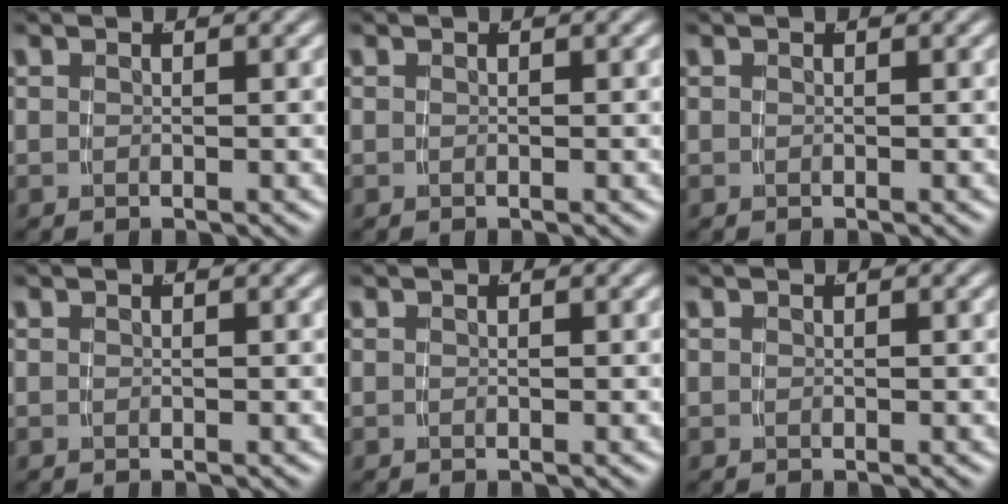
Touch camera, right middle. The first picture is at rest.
{"total": 0.0}
{"total": 0.0}
{"total": 0.0}
{"total": 0.0}
{"total": 0.0}